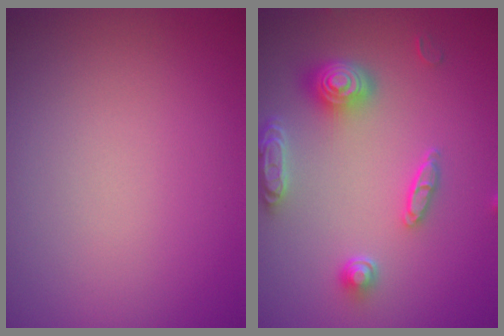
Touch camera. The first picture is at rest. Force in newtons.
{"total": 4.7, "press": 3.9, "slide": 2.8}